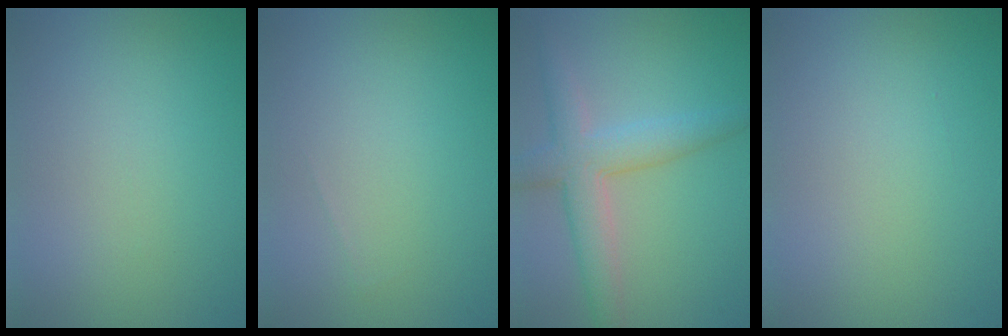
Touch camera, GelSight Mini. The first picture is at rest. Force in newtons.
{"total": 0.0}
{"total": 4.7, "press": 4.7, "slide": 0.3}
{"total": 0.0}